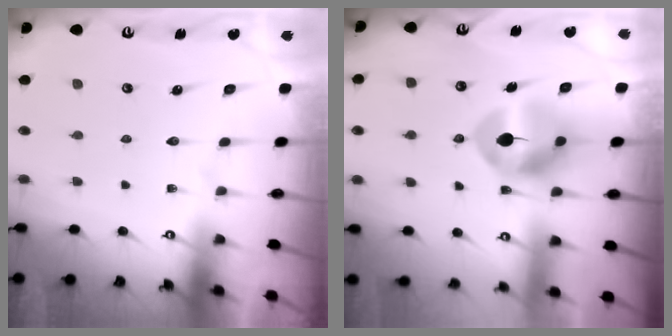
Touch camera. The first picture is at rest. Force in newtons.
{"total": 10.5, "press": 10.4, "slide": 1.0}